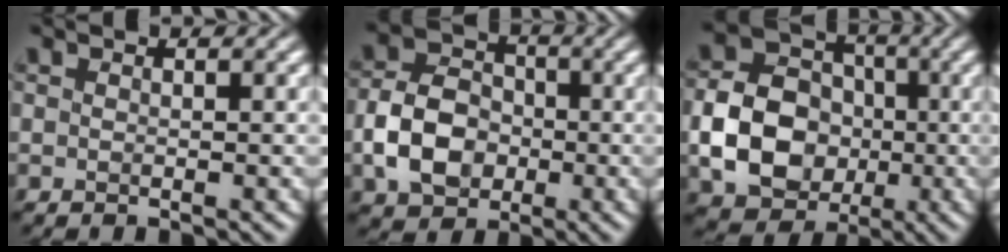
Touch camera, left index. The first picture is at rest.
{"total": 6.0, "force": [-1.6, 4.5, 3.7], "torque": [-0.073, 0.008, -0.035]}
{"total": 8.3, "force": [-1.7, 6.6, 4.7], "torque": [-0.079, 0.003, -0.037]}